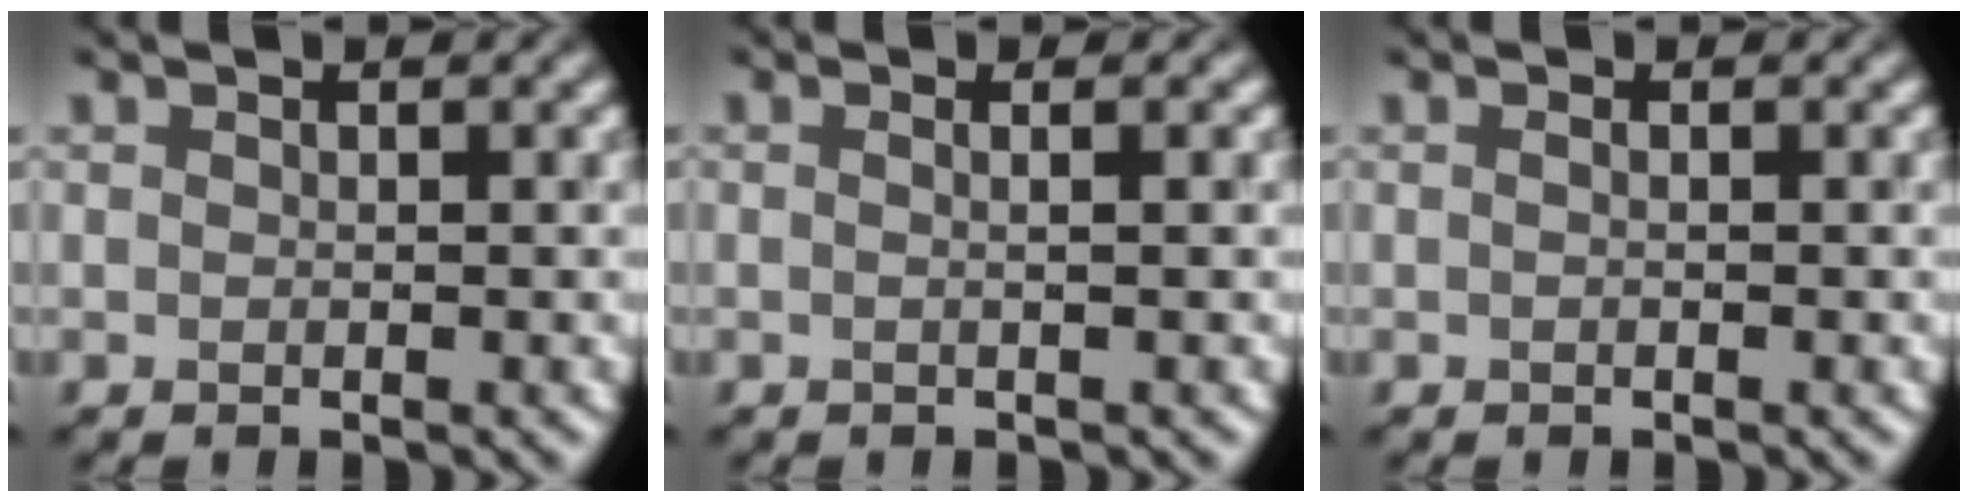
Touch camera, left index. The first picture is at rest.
{"total": 2.1, "force": [0.4, 1.2, 1.7], "torque": [-0.004, 0.013, -0.023]}
{"total": 0.0}